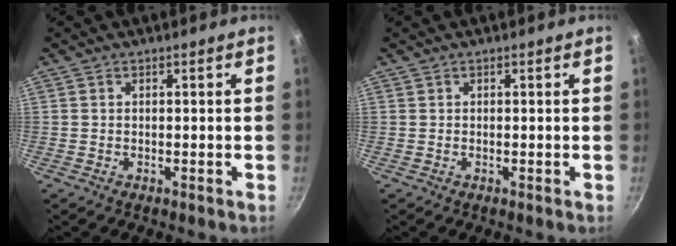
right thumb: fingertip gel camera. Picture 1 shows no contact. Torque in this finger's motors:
{"motor_torque": [-0.57, 0.16, -0.11, 0.31, 0.01]}